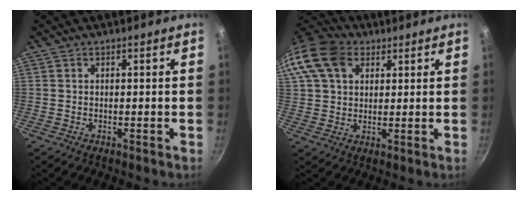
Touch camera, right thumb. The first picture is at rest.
{"total": 13.7, "force": [5.4, 9.9, 7.9], "torque": [-0.150, 0.017, 0.087]}